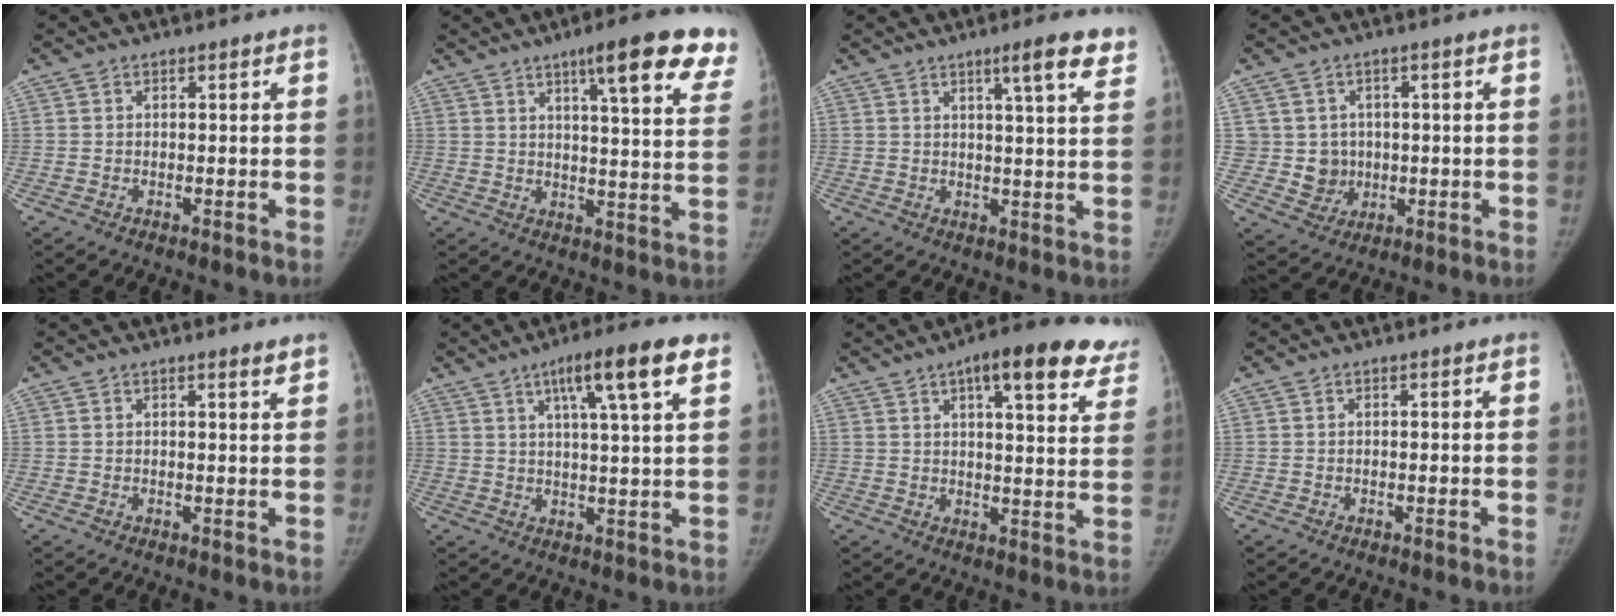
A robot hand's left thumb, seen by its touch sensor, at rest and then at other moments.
{"total": 17.7, "force": [11.1, 3.2, 13.3], "torque": [-0.147, -0.042, 0.135]}
{"total": 7.5, "force": [4.8, 0.6, 5.7], "torque": [-0.070, -0.024, 0.064]}
{"total": 5.8, "force": [0.5, 5.7, 1.0], "torque": [0.015, 0.004, 0.014]}
{"total": 1.3, "force": [1.1, 0.0, 0.7], "torque": [-0.006, -0.010, 0.015]}
{"total": 11.3, "force": [5.9, 1.3, 9.6], "torque": [-0.150, -0.012, 0.088]}
{"total": 18.0, "force": [11.5, 5.7, 12.6], "torque": [-0.129, -0.026, 0.136]}
{"total": 0.0}